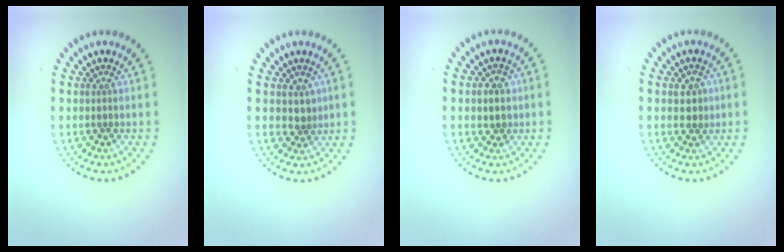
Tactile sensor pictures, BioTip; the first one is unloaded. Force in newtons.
{"total": 1.4, "press": 1.1, "slide": 0.9}
{"total": 2.1, "press": 2.0, "slide": 0.6}
{"total": 1.8, "press": 1.8, "slide": 0.2}